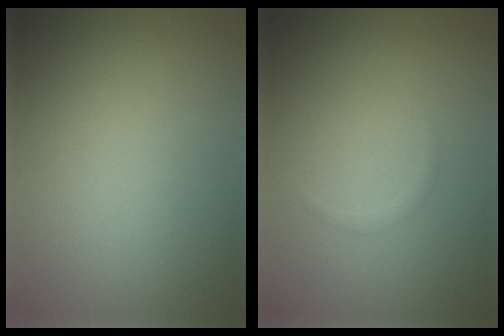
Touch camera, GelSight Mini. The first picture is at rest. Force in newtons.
{"total": 0.6, "press": 0.6, "slide": 0.1}